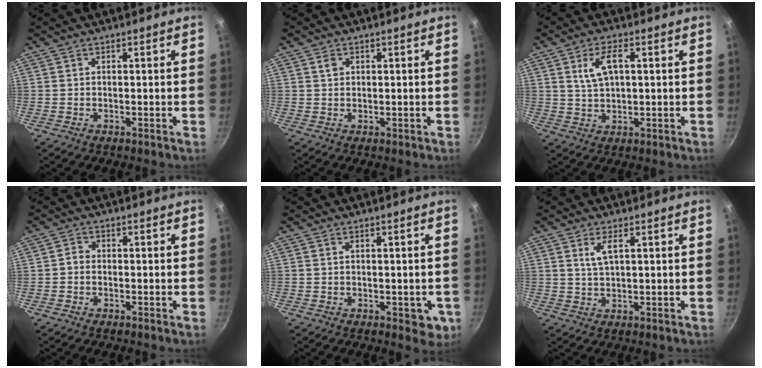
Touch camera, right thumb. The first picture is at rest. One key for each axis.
{"total": 1.7, "fx": 0.7, "fy": 1.4, "fz": 0.8, "tx": -0.007, "ty": 0.000, "tz": 0.011}
{"total": 6.4, "fx": 1.8, "fy": 3.0, "fz": 5.3, "tx": -0.093, "ty": 0.007, "tz": 0.038}
{"total": 1.5, "fx": -0.5, "fy": 1.2, "fz": 0.7, "tx": -0.010, "ty": 0.009, "tz": -0.014}
{"total": 4.7, "fx": -0.9, "fy": 2.7, "fz": 3.7, "tx": -0.025, "ty": 0.002, "tz": -0.007}
{"total": 3.7, "fx": 1.4, "fy": 1.3, "fz": 3.1, "tx": -0.057, "ty": -0.002, "tz": 0.032}